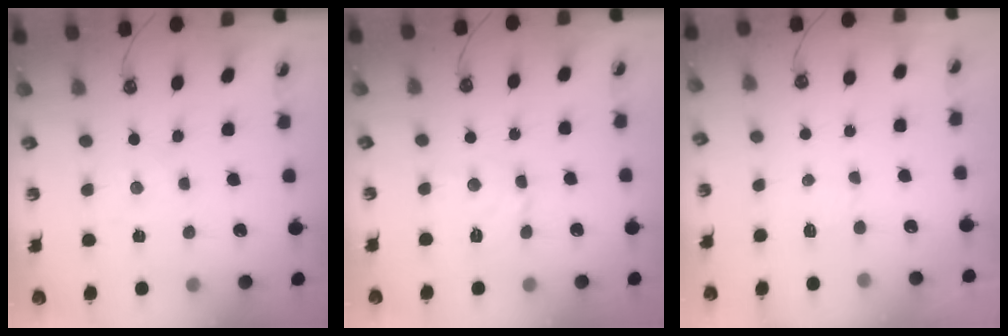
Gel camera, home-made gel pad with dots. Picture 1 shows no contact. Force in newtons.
{"total": 6.8, "press": 6.8, "slide": 0.5}
{"total": 3.0, "press": 2.9, "slide": 0.5}